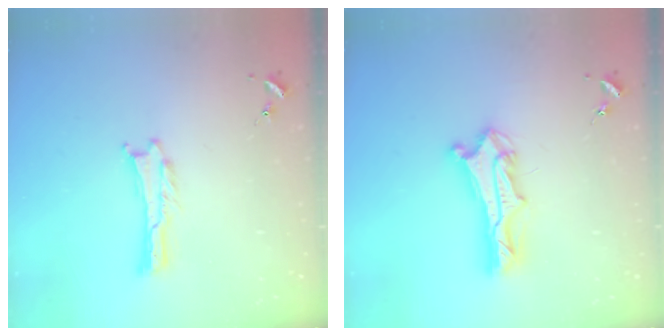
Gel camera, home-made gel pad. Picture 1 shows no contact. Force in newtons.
{"total": 6.6, "press": 6.6, "slide": 0.5}